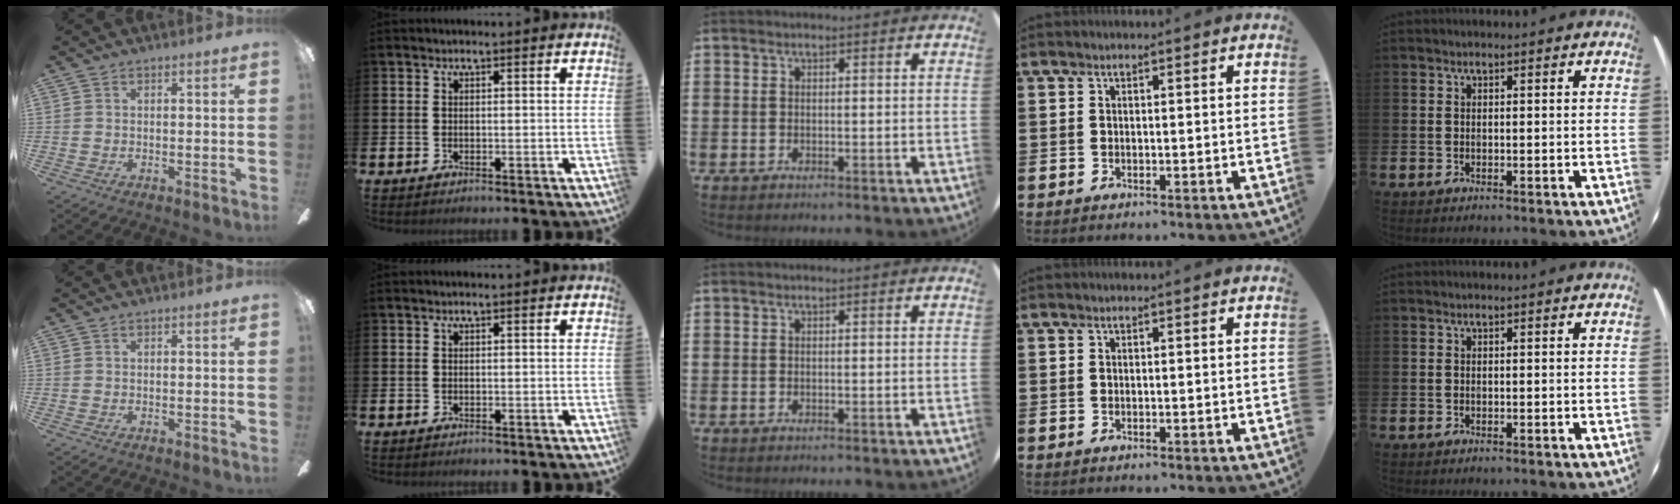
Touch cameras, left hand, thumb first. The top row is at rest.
{}